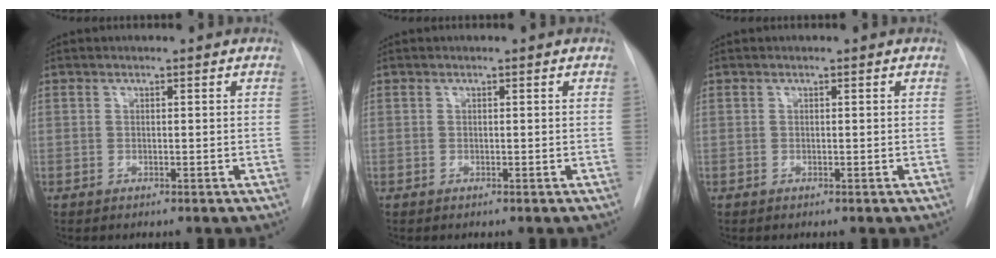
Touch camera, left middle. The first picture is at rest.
{"total": 0.0}
{"total": 0.0}